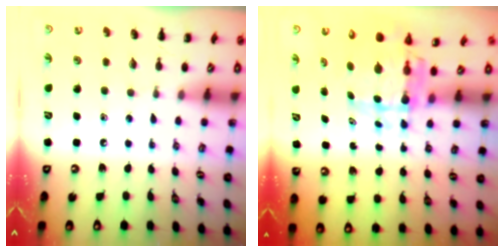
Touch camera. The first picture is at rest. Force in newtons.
{"total": 6.7, "press": 6.2, "slide": 2.5}